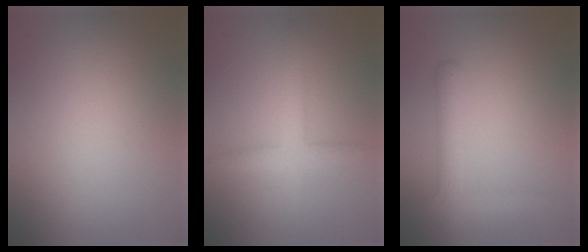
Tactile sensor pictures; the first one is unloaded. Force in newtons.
{"total": 2.7, "press": 2.7, "slide": 0.2}
{"total": 3.0, "press": 3.0, "slide": 0.2}